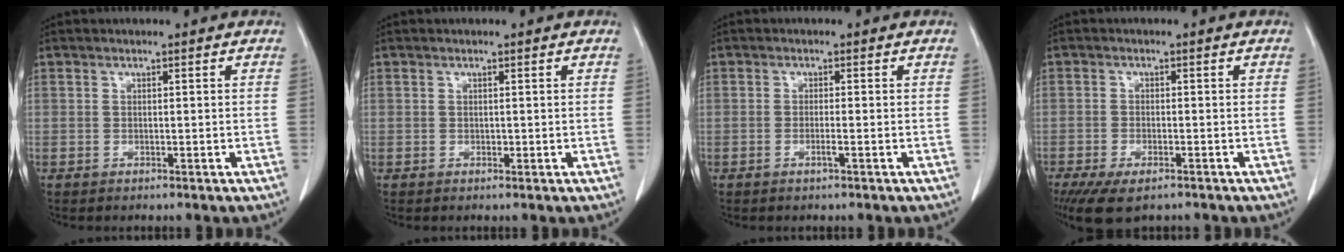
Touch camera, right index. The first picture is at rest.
{"total": 0.0}
{"total": 1.3, "force": [-0.7, -0.1, 1.1], "torque": [-0.023, 0.000, -0.013]}
{"total": 7.0, "force": [-4.9, 2.5, 4.3], "torque": [-0.070, -0.013, -0.078]}